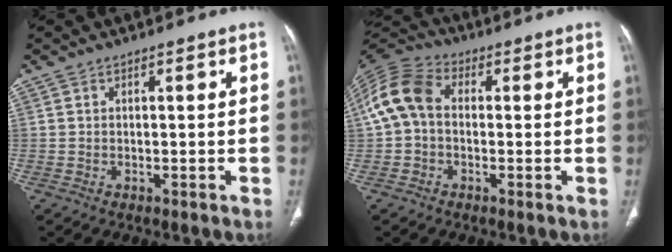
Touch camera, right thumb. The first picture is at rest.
{"total": 10.4, "force": [0.4, 7.5, 7.2], "torque": [-0.145, 0.030, -0.006]}